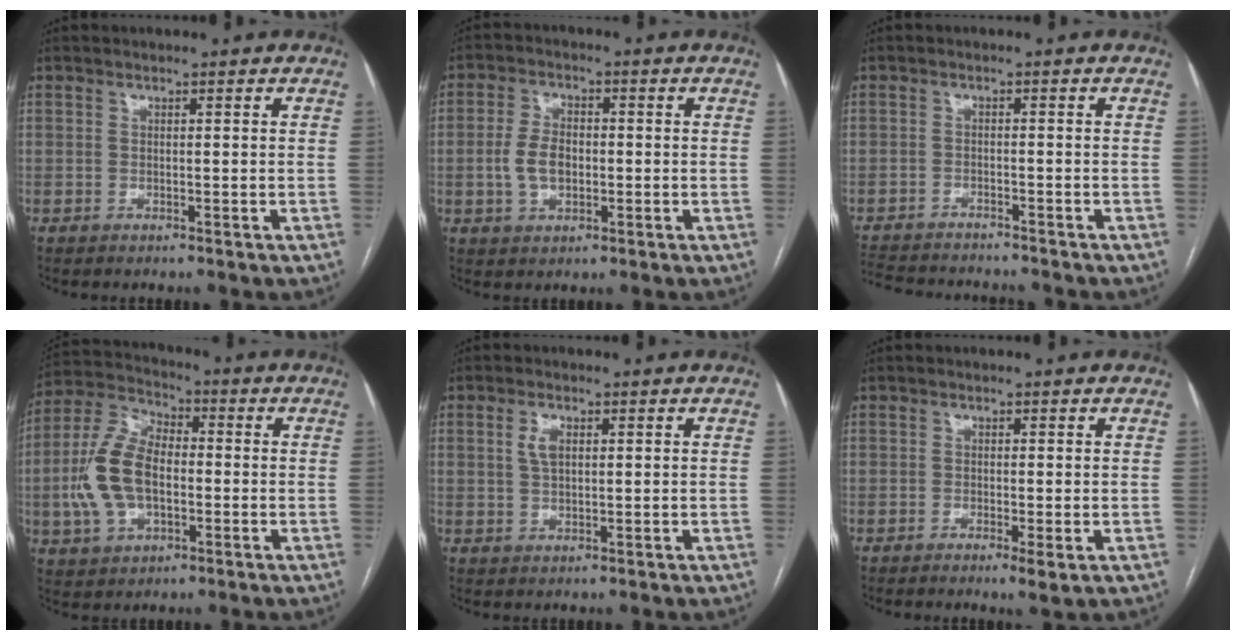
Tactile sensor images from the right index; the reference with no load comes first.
{"total": 5.9, "force": [-0.8, 3.6, 4.6], "torque": [-0.100, 0.010, -0.011]}
{"total": 11.6, "force": [-10.7, 2.3, 3.8], "torque": [-0.076, -0.004, -0.154]}
{"total": 12.9, "force": [-1.7, 7.3, 10.5], "torque": [-0.241, 0.023, -0.029]}
{"total": 2.8, "force": [0.9, 1.3, 2.3], "torque": [-0.048, 0.005, 0.018]}
{"total": 2.2, "force": [-0.9, 0.3, 2.0], "torque": [-0.027, -0.006, -0.012]}